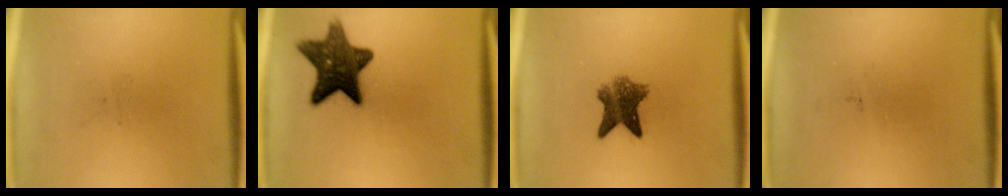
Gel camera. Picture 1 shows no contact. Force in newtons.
{"total": 12.0}
{"total": 6.7}
{"total": 0.0}